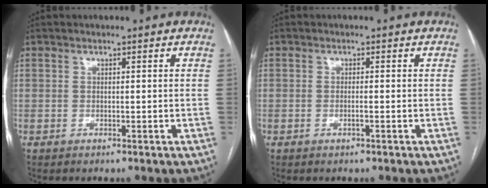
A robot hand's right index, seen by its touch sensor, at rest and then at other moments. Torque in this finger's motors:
{"motor_torque": [-0.16, 0.04, -0.03, -0.01]}